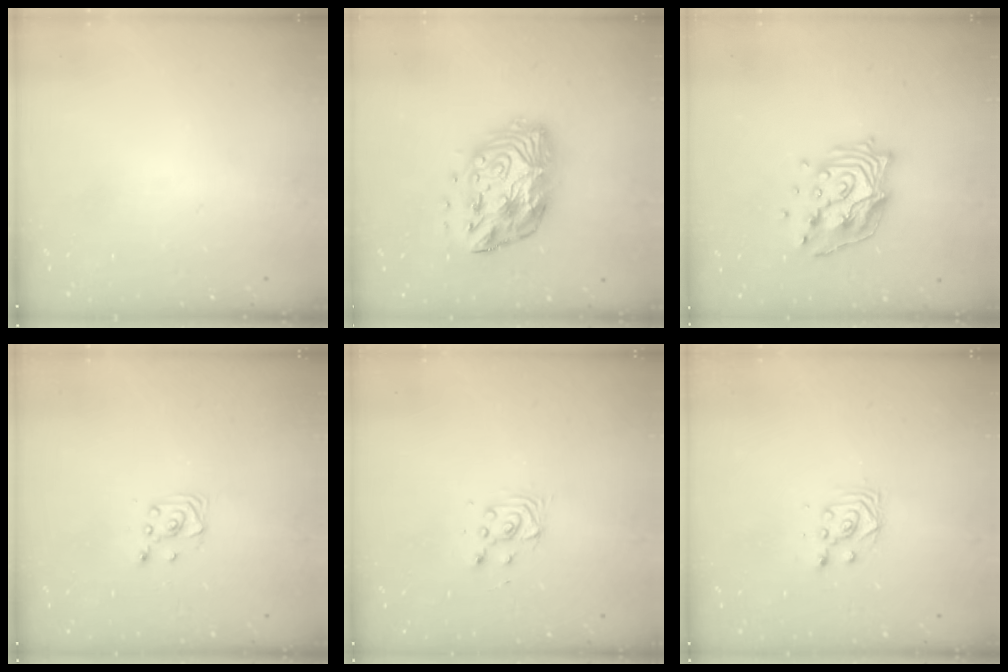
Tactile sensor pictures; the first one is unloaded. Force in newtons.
{"total": 15.1, "press": 15.1, "slide": 0.7}
{"total": 14.9, "press": 14.8, "slide": 1.4}
{"total": 2.9, "press": 2.9, "slide": 0.4}
{"total": 3.1, "press": 3.1, "slide": 0.3}
{"total": 3.0, "press": 3.0, "slide": 0.2}